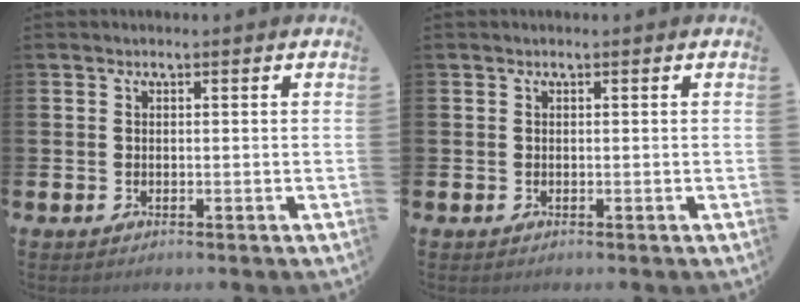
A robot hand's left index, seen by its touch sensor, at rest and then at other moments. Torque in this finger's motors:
{"motor_torque": [-0.09, 0.10, 0.01, 0.01]}